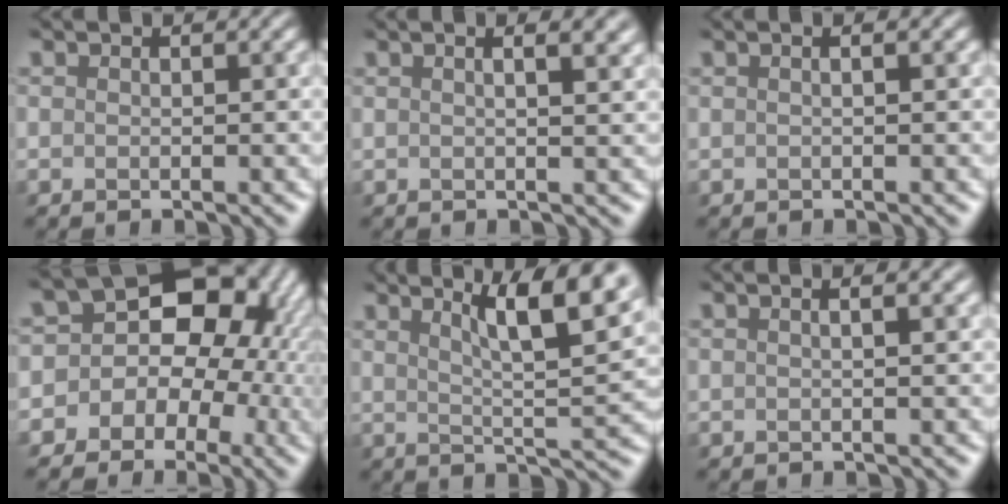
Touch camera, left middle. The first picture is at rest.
{"total": 6.1, "force": [2.8, 2.8, 4.7], "torque": [-0.022, 0.046, 0.006]}
{"total": 1.6, "force": [0.7, 0.6, 1.4], "torque": [-0.008, 0.000, -0.005]}
{"total": 15.3, "force": [0.6, 13.1, 8.0], "torque": [-0.100, 0.051, -0.031]}
{"total": 10.0, "force": [5.0, 2.6, 8.2], "torque": [-0.086, 0.021, 0.063]}
{"total": 3.8, "force": [1.7, 1.7, 3.0], "torque": [-0.008, 0.027, -0.009]}